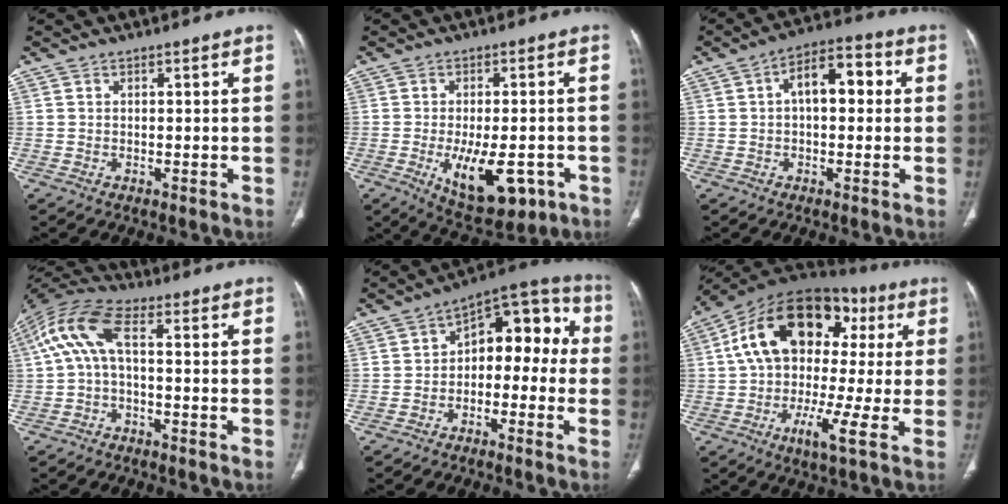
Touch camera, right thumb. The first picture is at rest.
{"total": 13.3, "force": [-4.6, 6.3, 10.7], "torque": [-0.146, 0.003, -0.050]}
{"total": 9.1, "force": [1.4, 5.0, 7.4], "torque": [-0.095, 0.031, 0.016]}
{"total": 10.0, "force": [0.3, 4.2, 9.1], "torque": [-0.204, 0.042, -0.003]}
{"total": 12.7, "force": [-0.5, 8.0, 9.8], "torque": [-0.077, 0.057, -0.022]}
{"total": 23.8, "force": [3.8, 12.0, 20.2], "torque": [-0.304, 0.029, 0.041]}